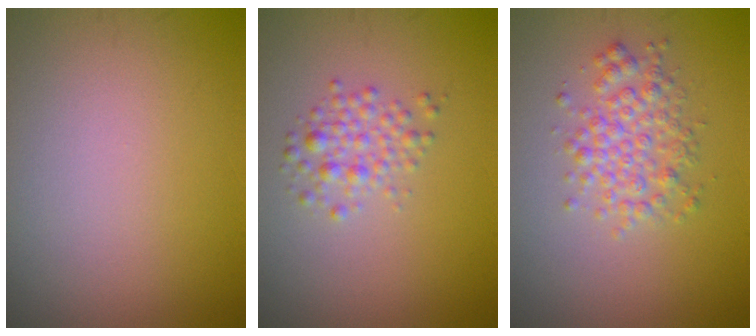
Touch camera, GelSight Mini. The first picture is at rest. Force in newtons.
{"total": 2.1, "press": 2.1, "slide": 0.1}
{"total": 3.0, "press": 3.0, "slide": 0.1}